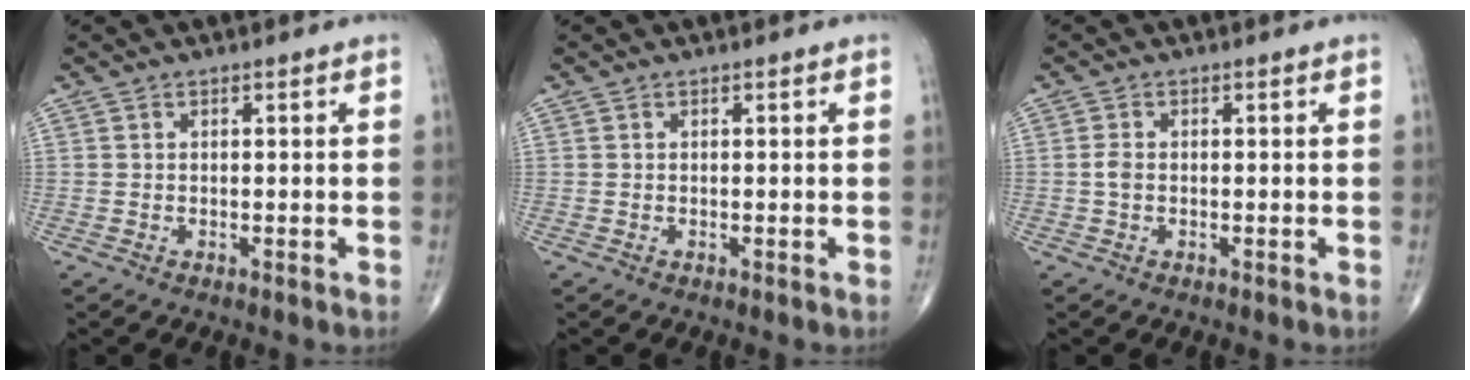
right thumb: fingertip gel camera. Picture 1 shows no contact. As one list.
[{"total": 0.0}, {"total": 1.5, "force": [-0.2, 0.9, 1.1], "torque": [-0.025, 0.000, -0.007]}]